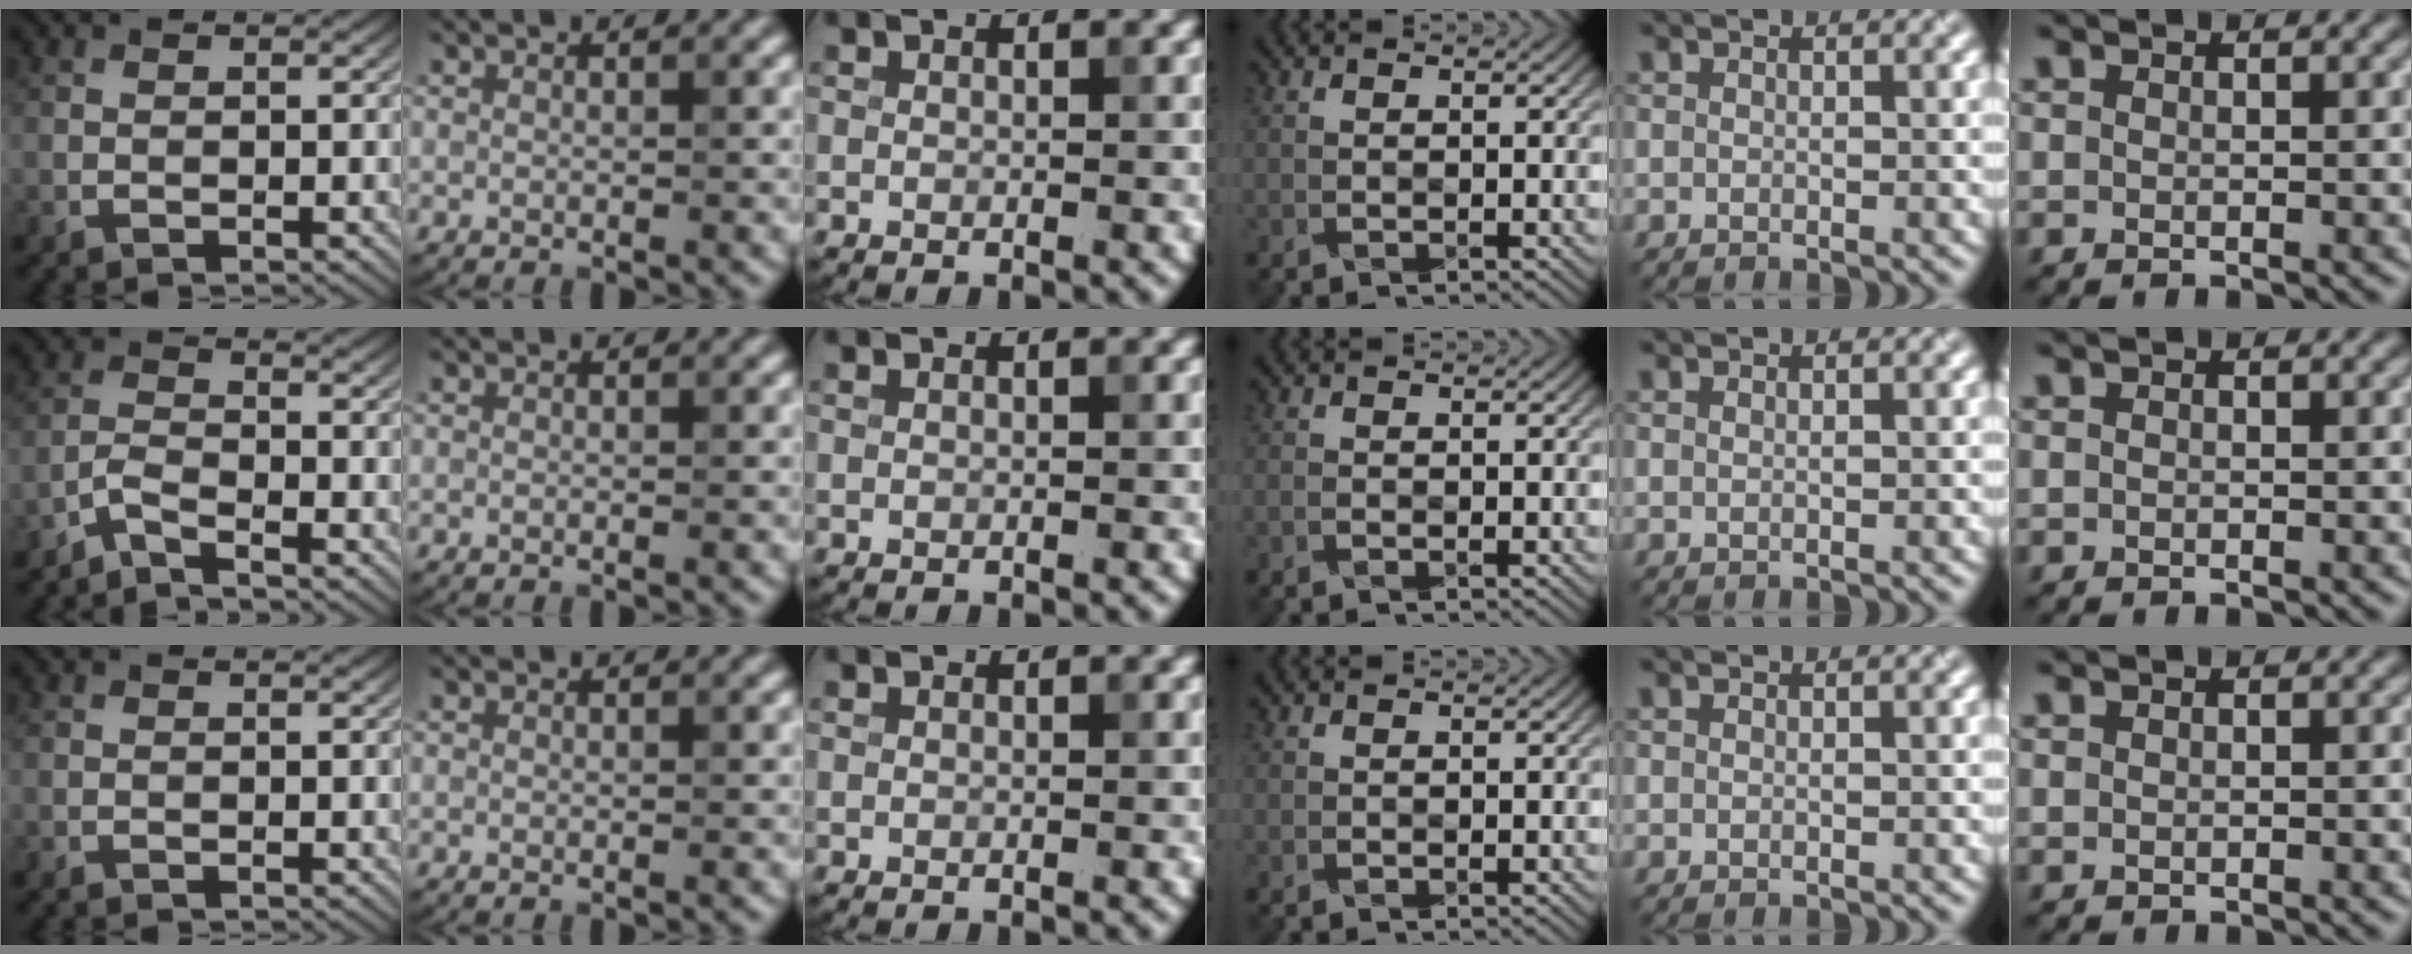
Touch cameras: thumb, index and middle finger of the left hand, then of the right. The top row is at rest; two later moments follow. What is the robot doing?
{"motion": "wrap", "object": "cellophane"}